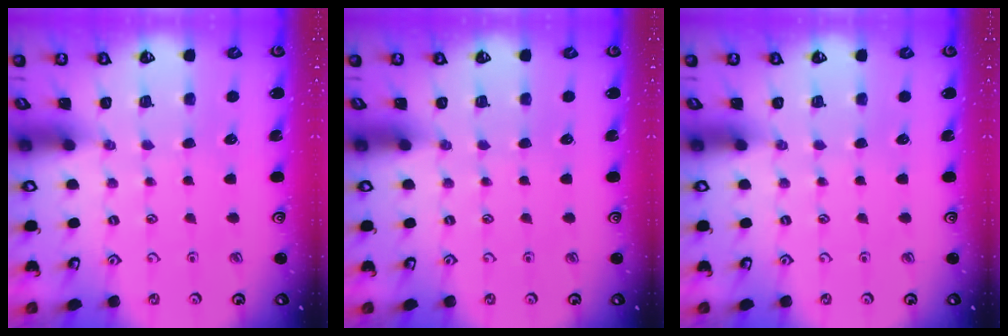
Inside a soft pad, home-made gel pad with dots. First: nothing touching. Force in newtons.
{"total": 0.0}
{"total": 0.0}